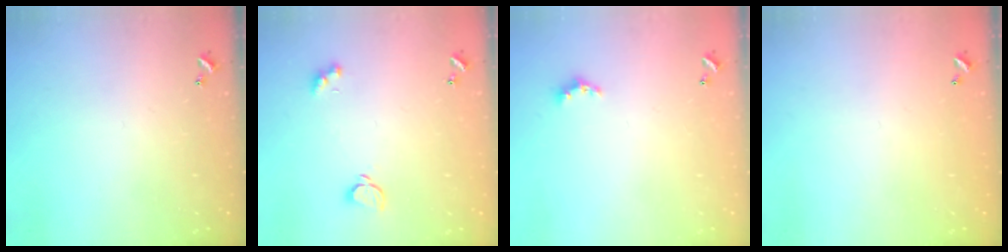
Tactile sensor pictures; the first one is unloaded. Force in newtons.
{"total": 1.4, "press": 1.4, "slide": 0.3}
{"total": 2.8, "press": 2.7, "slide": 0.6}
{"total": 2.7, "press": 2.7, "slide": 0.1}